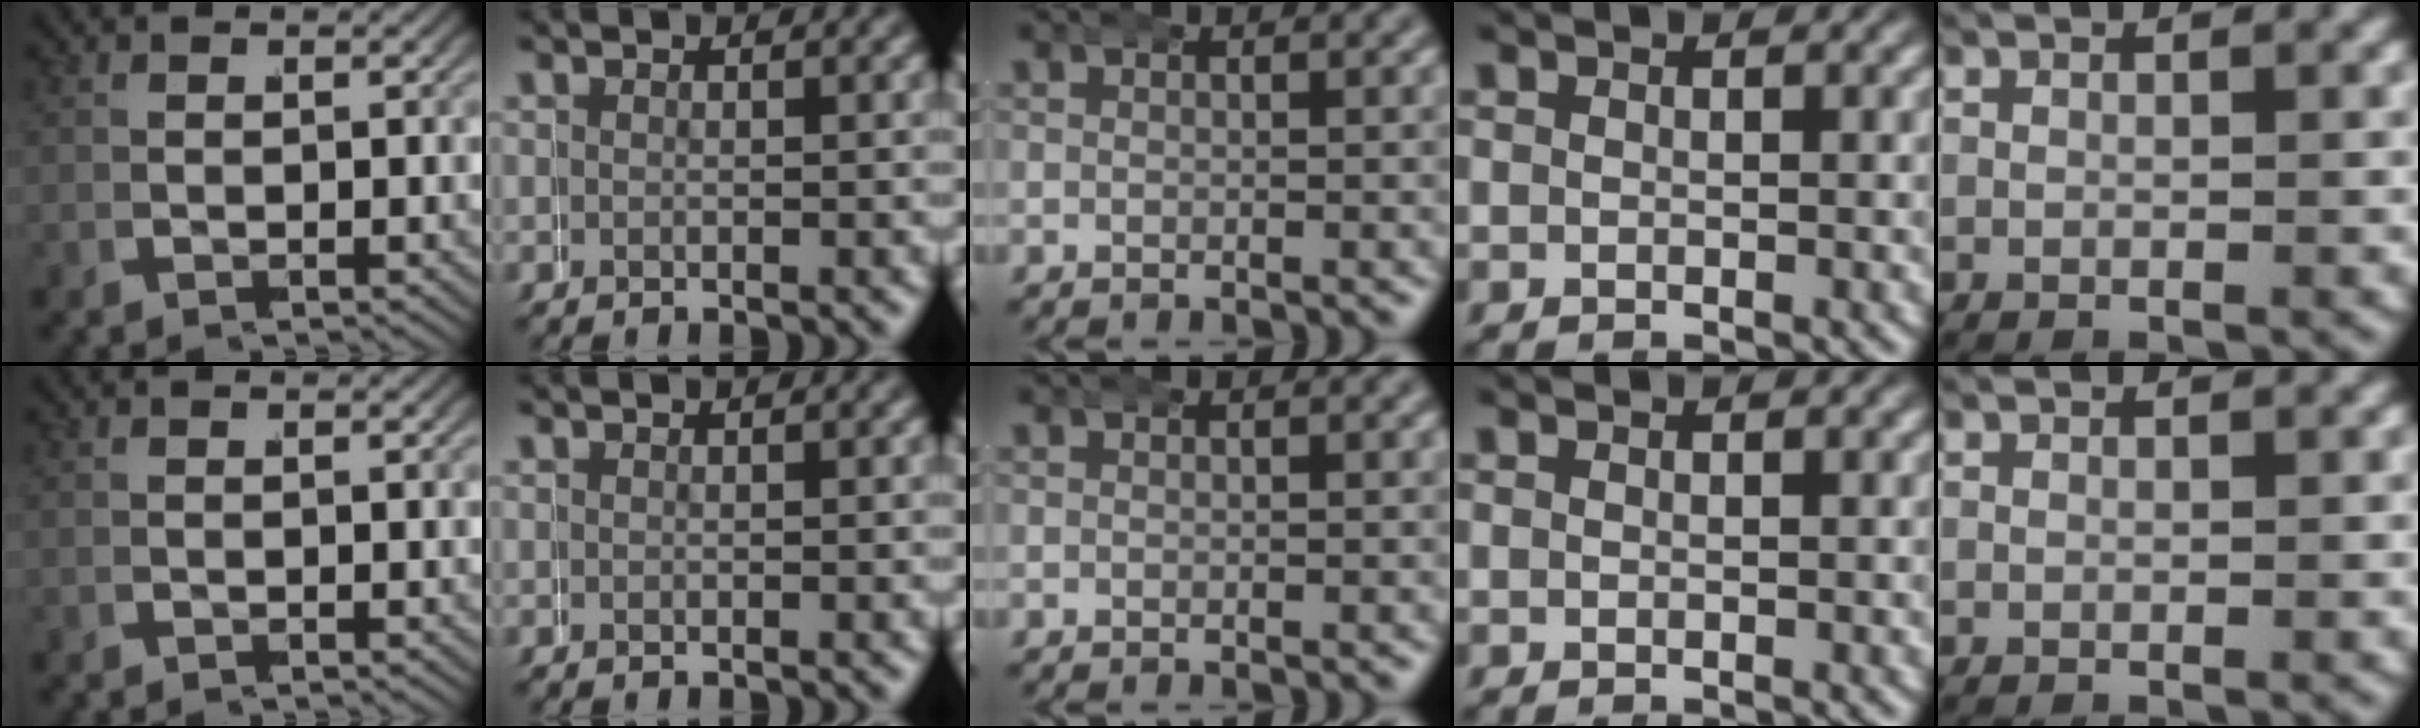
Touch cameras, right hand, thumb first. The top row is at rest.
{}